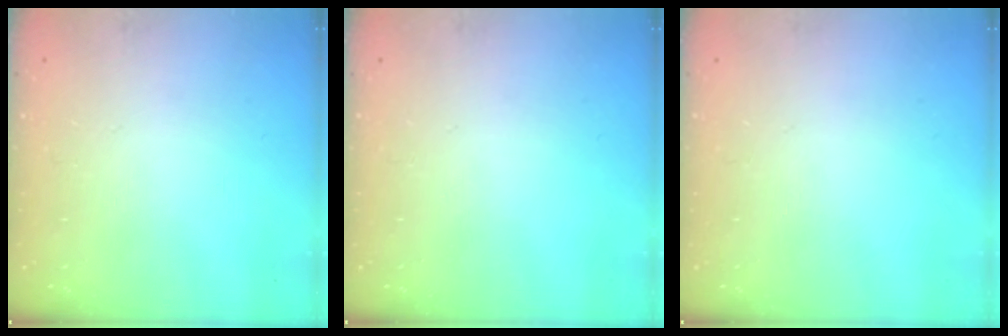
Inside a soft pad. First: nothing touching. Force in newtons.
{"total": 0.0}
{"total": 0.0}